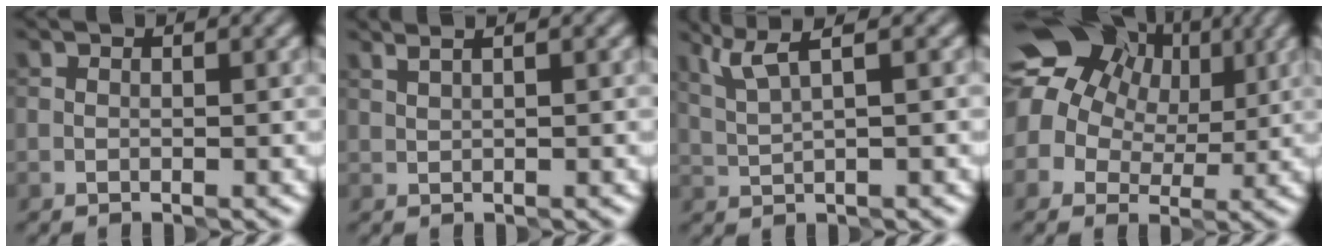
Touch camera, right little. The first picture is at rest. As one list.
[{"total": 1.7, "force": [1.3, 0.3, 1.0], "torque": [-0.014, 0.005, 0.014]}, {"total": 3.5, "force": [2.1, 0.3, 2.7], "torque": [-0.058, 0.009, 0.051]}, {"total": 15.0, "force": [5.9, 11.5, 7.6], "torque": [-0.171, 0.040, 0.094]}]